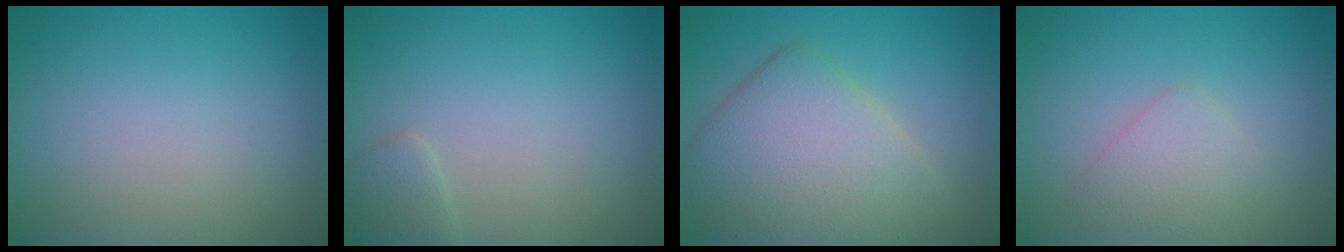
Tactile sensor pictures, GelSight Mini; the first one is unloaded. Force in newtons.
{"total": 1.4, "press": 1.4, "slide": 0.1}
{"total": 7.5, "press": 7.5, "slide": 0.3}
{"total": 2.2, "press": 2.2, "slide": 0.1}